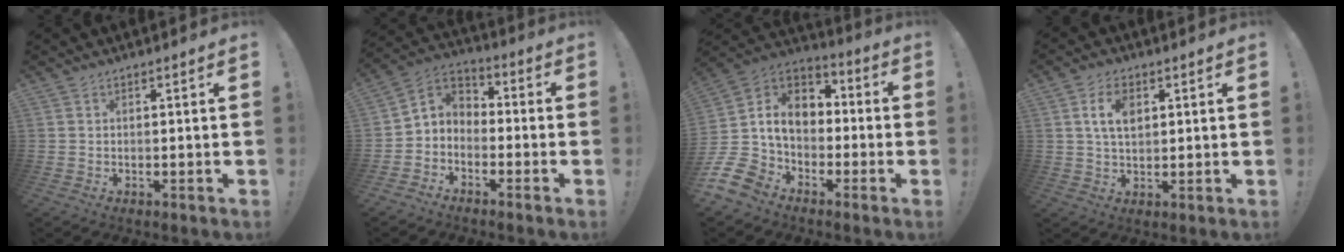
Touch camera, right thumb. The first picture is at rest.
{"total": 5.7, "force": [-3.4, 4.4, 1.4], "torque": [-0.034, 0.017, -0.060]}
{"total": 14.7, "force": [-1.9, 11.5, 8.9], "torque": [-0.157, 0.014, -0.029]}
{"total": 7.5, "force": [2.2, 4.7, 5.4], "torque": [-0.087, 0.003, 0.040]}